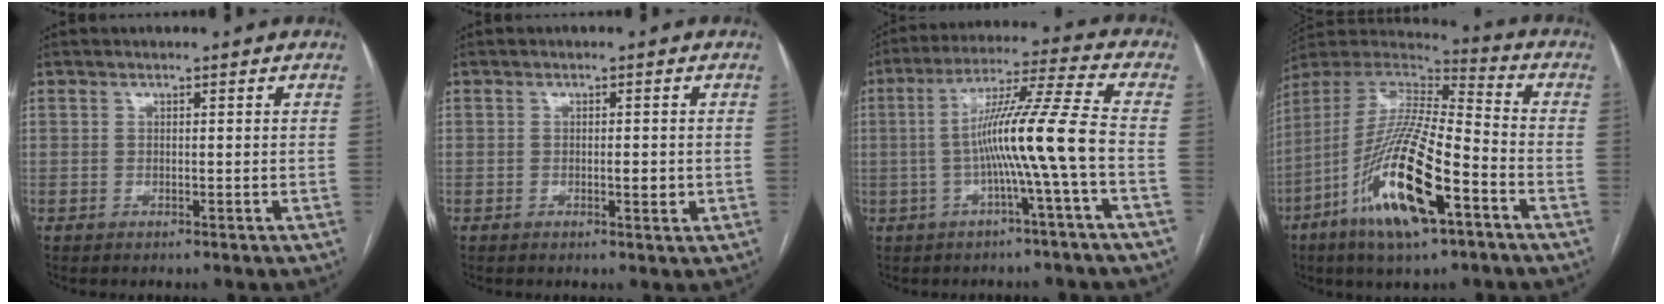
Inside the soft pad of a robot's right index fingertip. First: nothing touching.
{"total": 1.9, "force": [-0.2, 0.7, 1.8], "torque": [-0.027, -0.001, -0.001]}
{"total": 11.5, "force": [-2.1, -1.8, 11.2], "torque": [-0.200, 0.018, -0.038]}
{"total": 20.4, "force": [-9.0, 3.9, 17.8], "torque": [-0.382, -0.030, -0.164]}